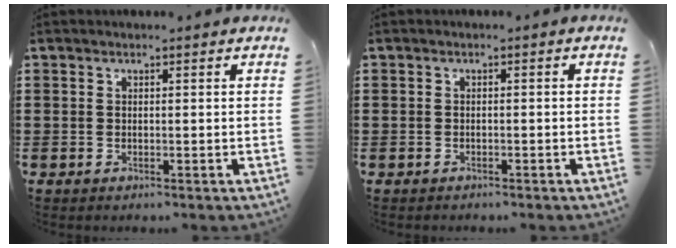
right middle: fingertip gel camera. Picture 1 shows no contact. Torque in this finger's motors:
{"motor_torque": [-1.42, 0.71, -0.80, -0.21]}